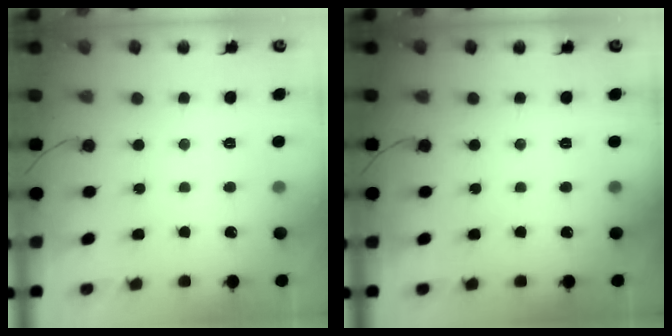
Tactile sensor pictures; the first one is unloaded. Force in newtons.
{"total": 0.0}